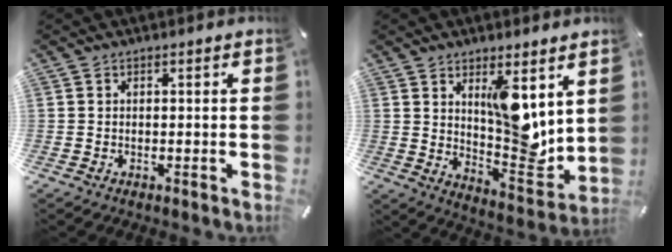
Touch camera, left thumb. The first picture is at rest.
{"total": 11.0, "force": [5.3, 4.9, 8.4], "torque": [-0.094, -0.055, 0.098]}